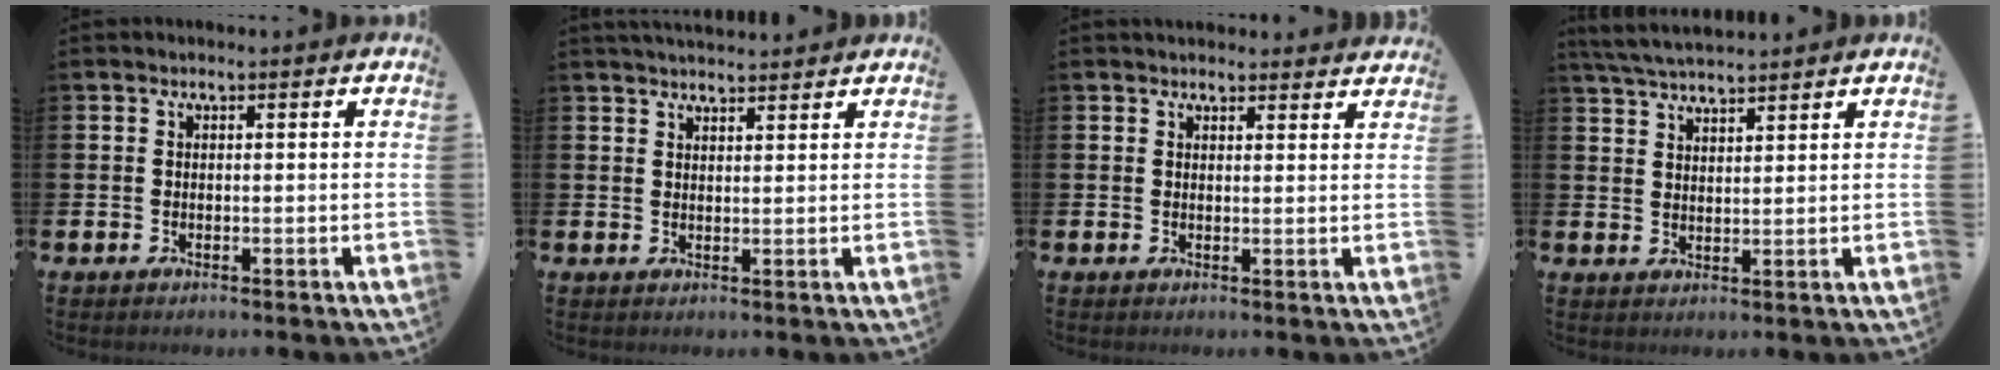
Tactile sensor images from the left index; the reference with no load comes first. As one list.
[{"total": 2.8, "force": [2.7, 0.3, 0.3], "torque": [0.000, -0.016, 0.047]}, {"total": 1.9, "force": [1.9, 0.5, 0.1], "torque": [0.007, -0.009, 0.032]}, {"total": 4.5, "force": [4.4, 0.4, 1.1], "torque": [-0.028, -0.019, 0.079]}]